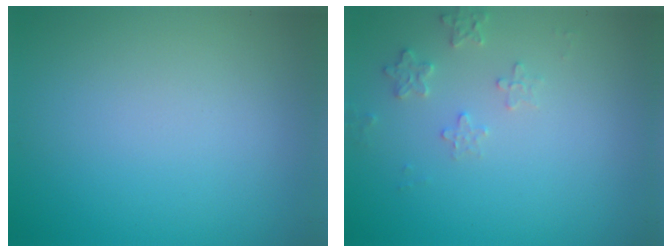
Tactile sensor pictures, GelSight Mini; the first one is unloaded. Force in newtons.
{"total": 1.6, "press": 1.6, "slide": 0.4}